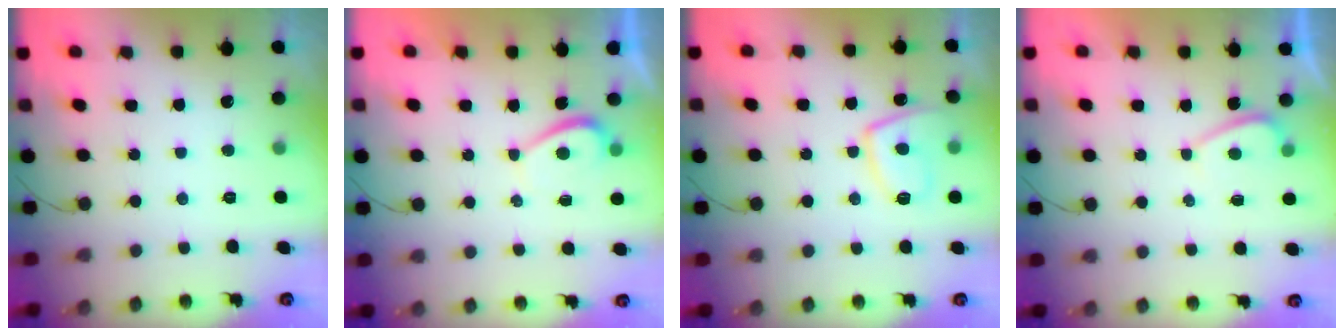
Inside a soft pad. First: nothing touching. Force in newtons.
{"total": 1.1, "press": 1.0, "slide": 0.6}
{"total": 9.5, "press": 9.4, "slide": 1.1}
{"total": 1.6, "press": 1.5, "slide": 0.6}